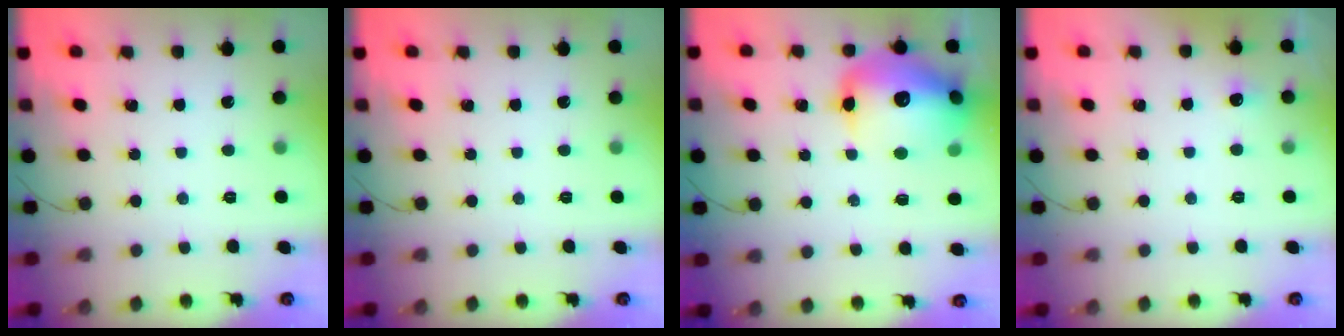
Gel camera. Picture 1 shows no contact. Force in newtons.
{"total": 0.0}
{"total": 19.8, "press": 19.5, "slide": 3.6}
{"total": 3.2, "press": 2.9, "slide": 1.4}